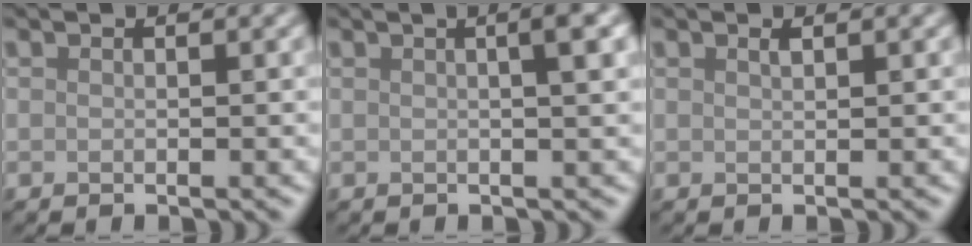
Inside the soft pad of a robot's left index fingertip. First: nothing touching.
{"total": 4.1, "force": [1.0, 1.4, 3.7], "torque": [-0.028, 0.018, -0.006]}
{"total": 0.6, "force": [0.5, 0.2, 0.4], "torque": [-0.007, 0.001, 0.008]}